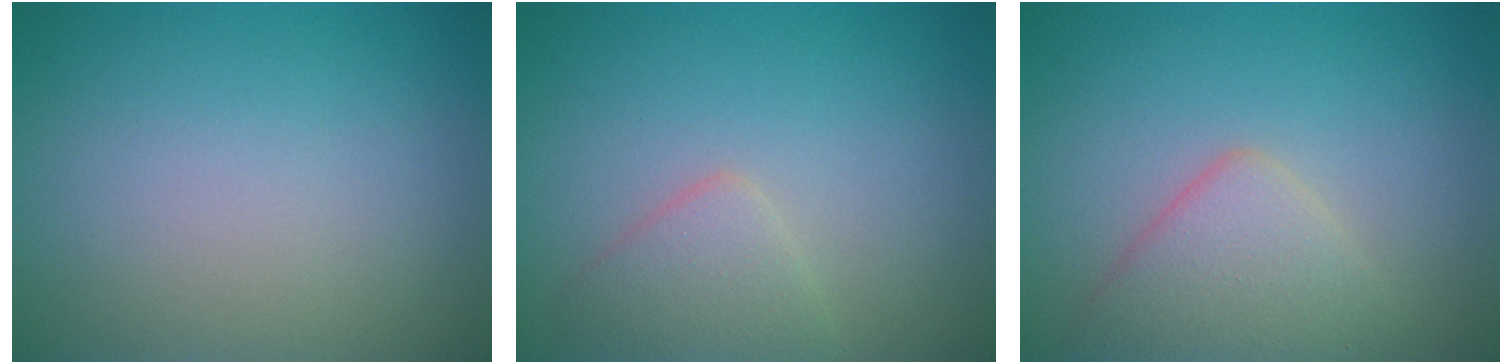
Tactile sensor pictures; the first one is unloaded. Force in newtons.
{"total": 2.3, "press": 2.3, "slide": 0.1}
{"total": 3.8, "press": 3.8, "slide": 0.2}